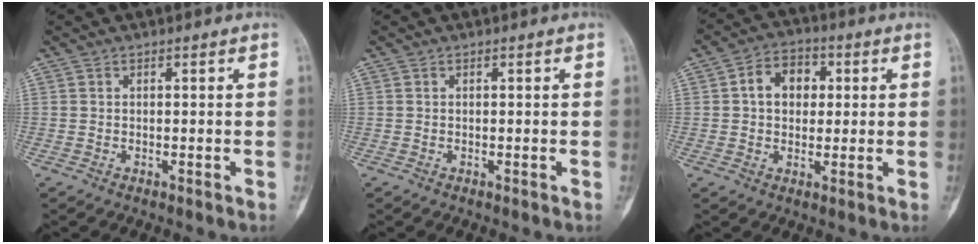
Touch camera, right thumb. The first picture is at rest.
{"total": 0.0}
{"total": 8.1, "force": [1.5, 6.1, 5.1], "torque": [-0.053, 0.013, 0.017]}